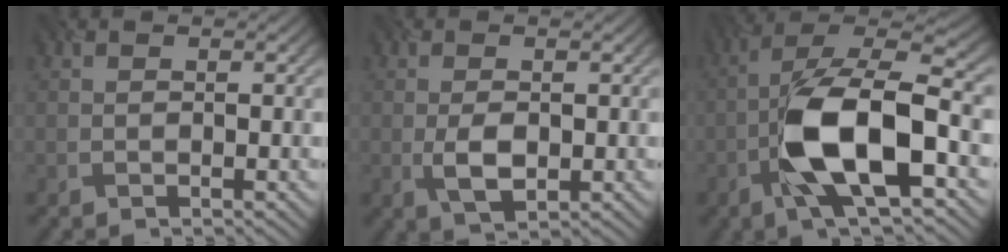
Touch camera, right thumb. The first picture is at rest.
{"total": 3.2, "force": [-0.8, 1.8, 2.4], "torque": [-0.063, -0.004, -0.009]}
{"total": 13.5, "force": [-4.2, 5.5, 11.6], "torque": [-0.218, 0.003, -0.074]}